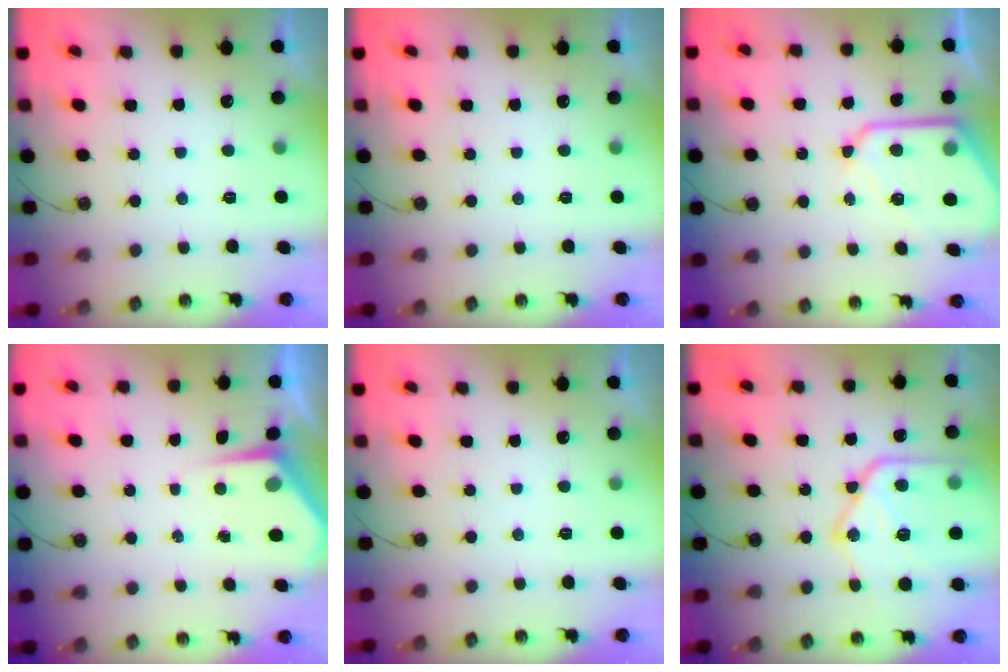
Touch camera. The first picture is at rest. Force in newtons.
{"total": 0.0}
{"total": 13.8, "press": 13.7, "slide": 1.3}
{"total": 4.8, "press": 4.8, "slide": 0.5}
{"total": 0.0}
{"total": 21.3, "press": 21.2, "slide": 1.8}